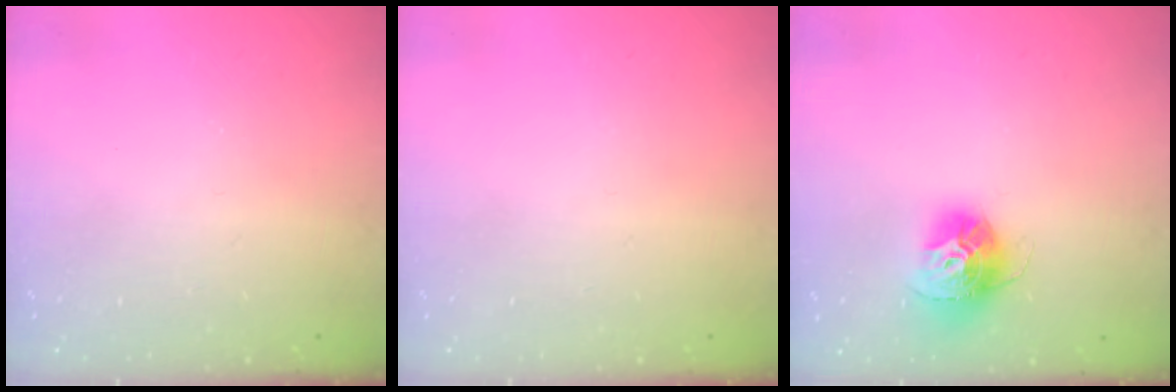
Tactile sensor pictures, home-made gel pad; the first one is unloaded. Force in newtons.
{"total": 0.0}
{"total": 13.8, "press": 13.8, "slide": 1.0}